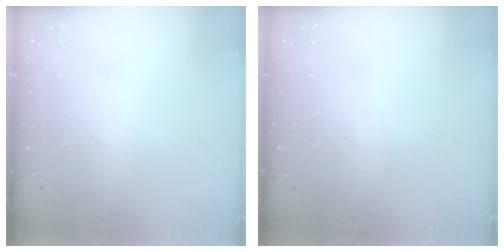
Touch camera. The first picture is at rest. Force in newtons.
{"total": 0.0}